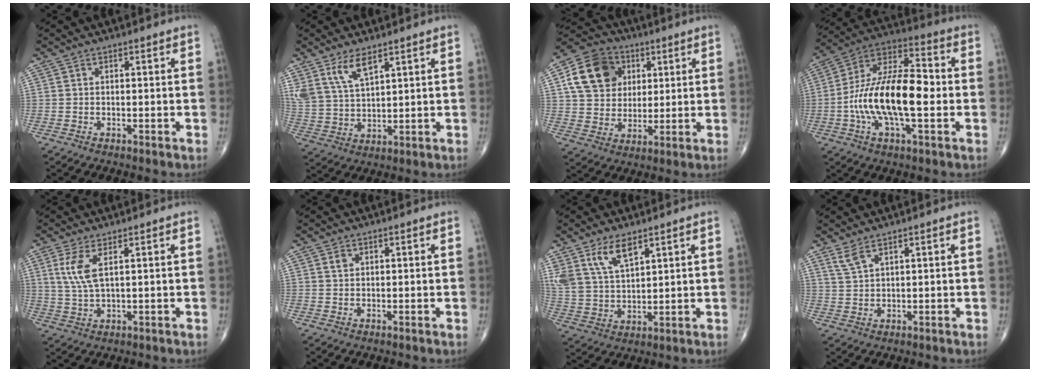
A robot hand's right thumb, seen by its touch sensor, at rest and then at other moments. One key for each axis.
{"total": 7.7, "fx": 5.0, "fy": 3.0, "fz": 5.0, "tx": -0.096, "ty": -0.022, "tz": 0.106}
{"total": 13.1, "fx": 4.0, "fy": 10.6, "fz": 6.6, "tx": -0.095, "ty": -0.002, "tz": 0.067}
{"total": 19.6, "fx": -2.4, "fy": 8.2, "fz": 17.6, "tx": -0.321, "ty": 0.034, "tz": -0.049}
{"total": 5.4, "fx": 2.0, "fy": 1.6, "fz": 4.7, "tx": -0.115, "ty": -0.009, "tz": 0.051}
{"total": 1.1, "fx": 0.5, "fy": 0.8, "fz": 0.5, "tx": -0.006, "ty": -0.001, "tz": 0.009}
{"total": 9.0, "fx": 5.7, "fy": 3.9, "fz": 5.8, "tx": -0.109, "ty": -0.022, "tz": 0.121}
{"total": 2.9, "fx": 2.1, "fy": 0.7, "fz": 1.8, "tx": -0.043, "ty": -0.006, "tz": 0.052}